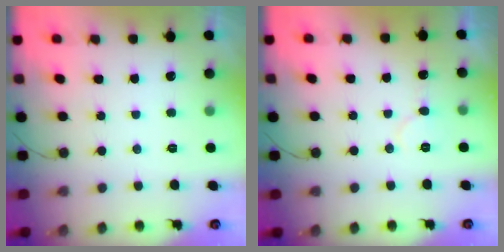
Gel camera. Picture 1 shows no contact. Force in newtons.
{"total": 6.1, "press": 6.1, "slide": 0.6}